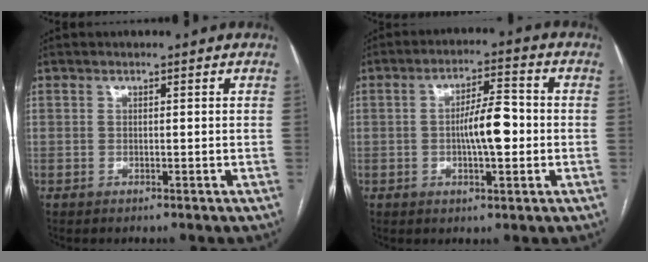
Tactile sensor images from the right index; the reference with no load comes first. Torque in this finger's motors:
{"motor_torque": [1.38, -0.01, 0.67, 0.17]}